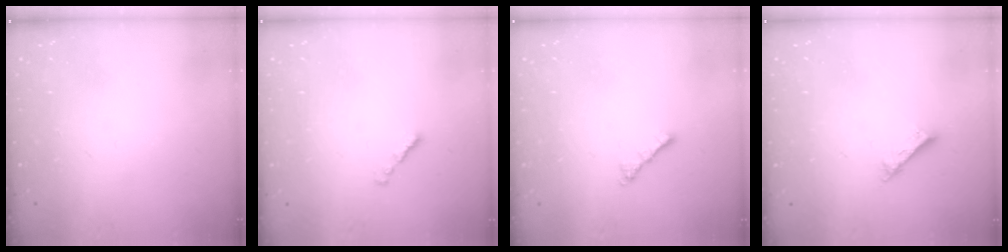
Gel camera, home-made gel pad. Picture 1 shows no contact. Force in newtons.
{"total": 0.8, "press": 0.7, "slide": 0.4}
{"total": 2.0, "press": 1.9, "slide": 0.6}
{"total": 2.5, "press": 2.5, "slide": 0.1}